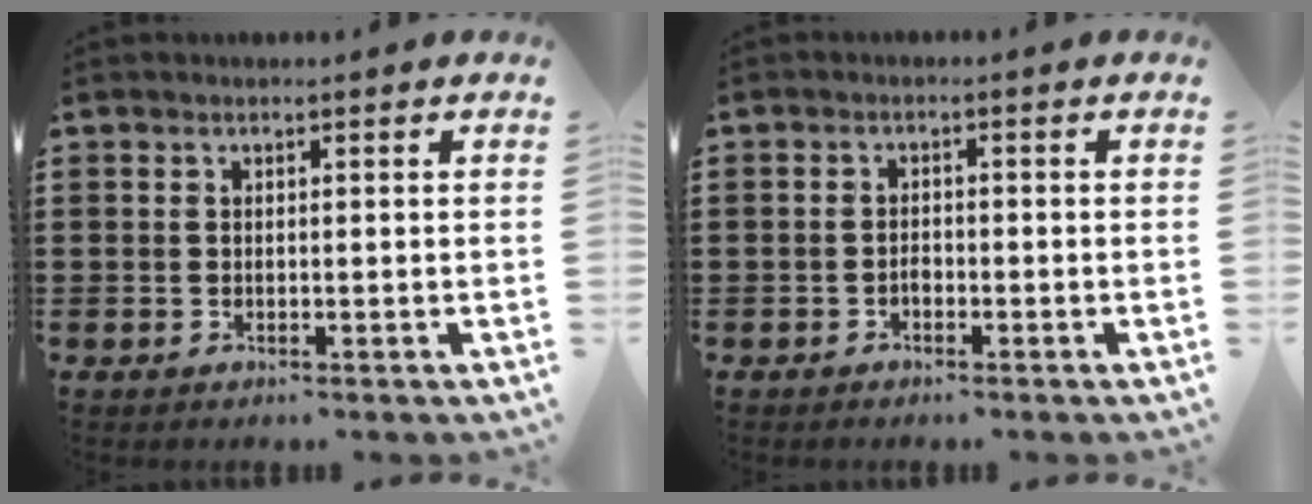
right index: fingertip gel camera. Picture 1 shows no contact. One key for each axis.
{"total": 1.3, "fx": -0.7, "fy": 0.8, "fz": 0.6, "tx": -0.016, "ty": -0.002, "tz": -0.014}